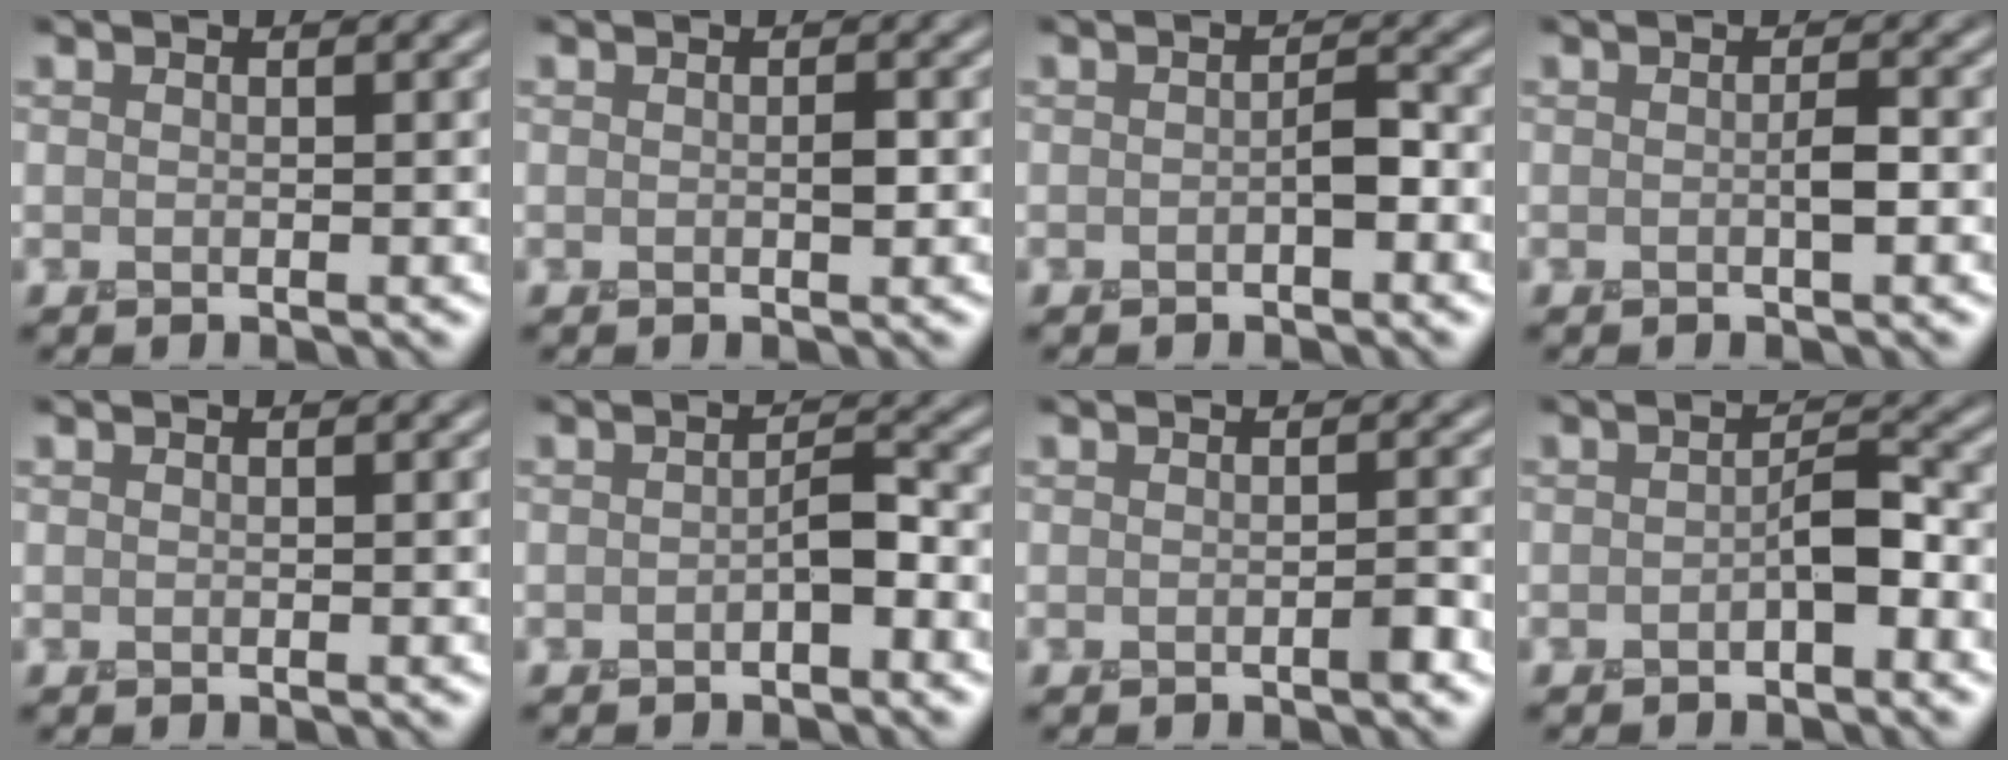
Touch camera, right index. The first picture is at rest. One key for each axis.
{"total": 0.6, "fx": 0.0, "fy": 0.1, "fz": 0.6, "tx": -0.014, "ty": 0.002, "tz": 0.000}
{"total": 1.3, "fx": -0.6, "fy": 0.4, "fz": 1.1, "tx": -0.022, "ty": 0.004, "tz": -0.011}
{"total": 1.0, "fx": -0.2, "fy": 0.0, "fz": 1.0, "tx": -0.021, "ty": 0.004, "tz": -0.005}
{"total": 0.0}
{"total": 1.6, "fx": -0.8, "fy": 0.4, "fz": 1.3, "tx": -0.025, "ty": 0.008, "tz": -0.015}
{"total": 1.0, "fx": -0.6, "fy": 0.1, "fz": 0.8, "tx": -0.014, "ty": 0.000, "tz": -0.011}
{"total": 2.0, "fx": -0.9, "fy": 0.6, "fz": 1.6, "tx": -0.032, "ty": 0.009, "tz": -0.017}